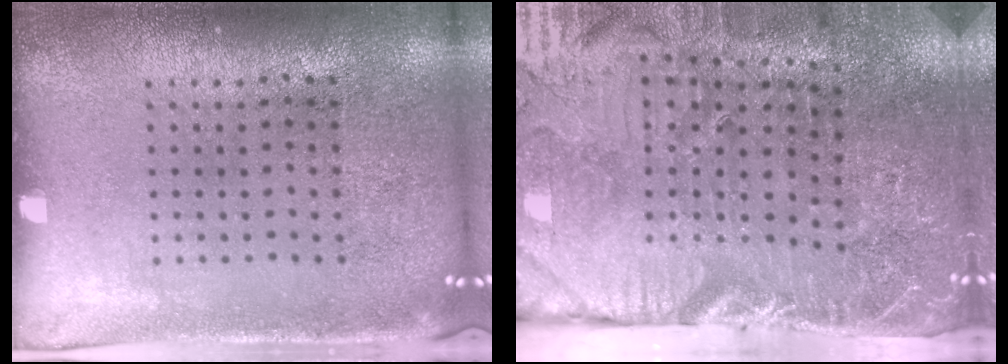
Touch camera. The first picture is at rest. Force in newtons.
{"total": 4.1, "press": 4.0, "slide": 1.0}